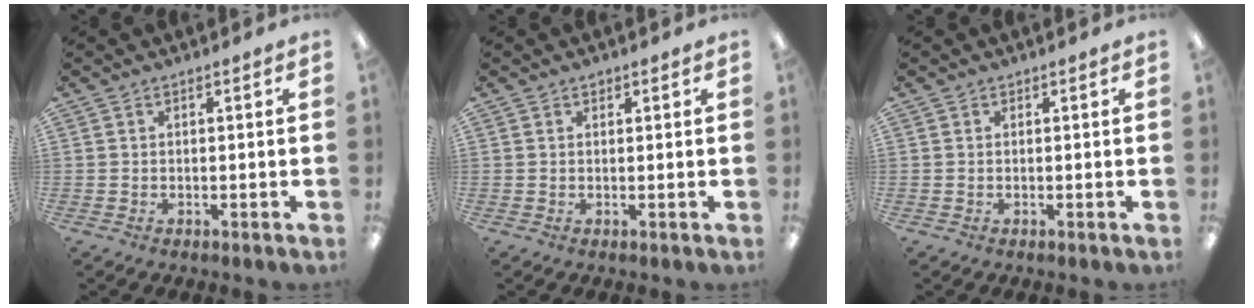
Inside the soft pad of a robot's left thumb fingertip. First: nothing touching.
{"total": 0.6, "force": [0.5, 0.4, 0.1], "torque": [0.006, -0.002, 0.008]}
{"total": 0.0}